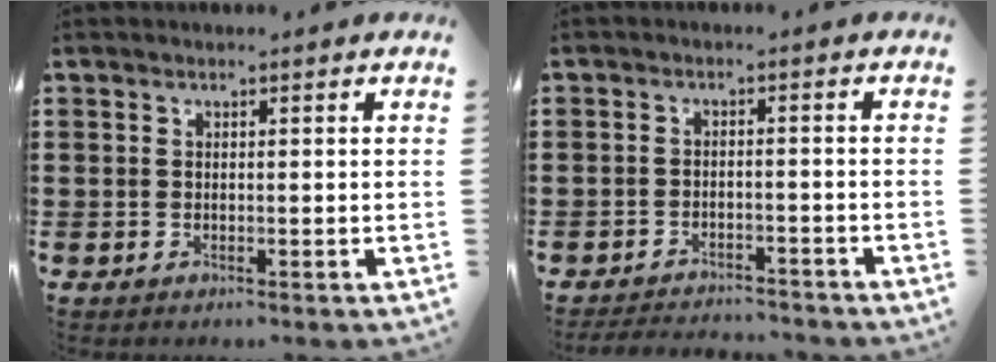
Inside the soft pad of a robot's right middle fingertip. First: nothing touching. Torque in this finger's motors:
{"motor_torque": [0.15, -0.79, -0.14, -0.04]}